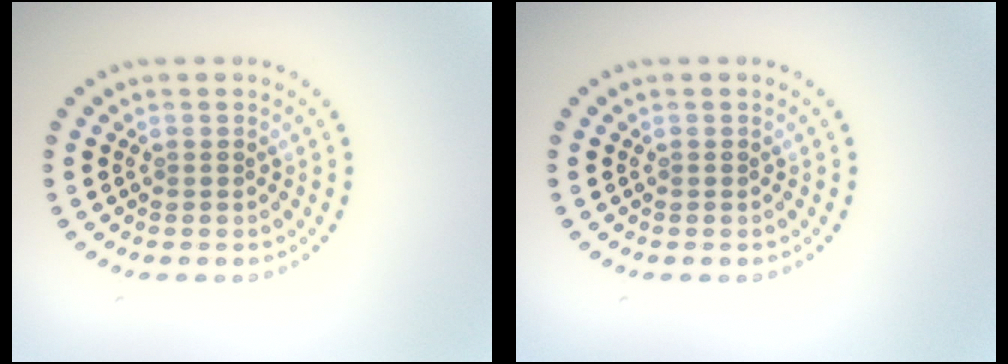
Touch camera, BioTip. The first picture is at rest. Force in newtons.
{"total": 0.0}